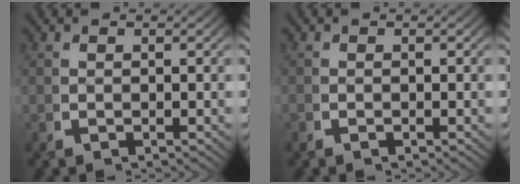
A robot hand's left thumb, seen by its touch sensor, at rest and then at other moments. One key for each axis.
{"total": 0.0}